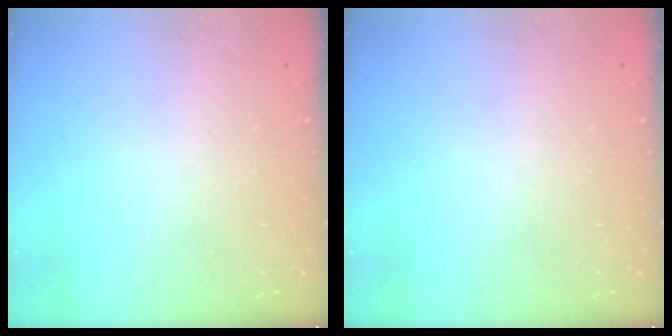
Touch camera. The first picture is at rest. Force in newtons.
{"total": 0.0}